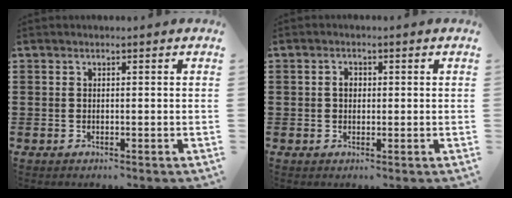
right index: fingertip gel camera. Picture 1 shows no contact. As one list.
[{"total": 1.7, "force": [0.1, 1.2, 1.2], "torque": [-0.025, 0.007, 0.002]}]